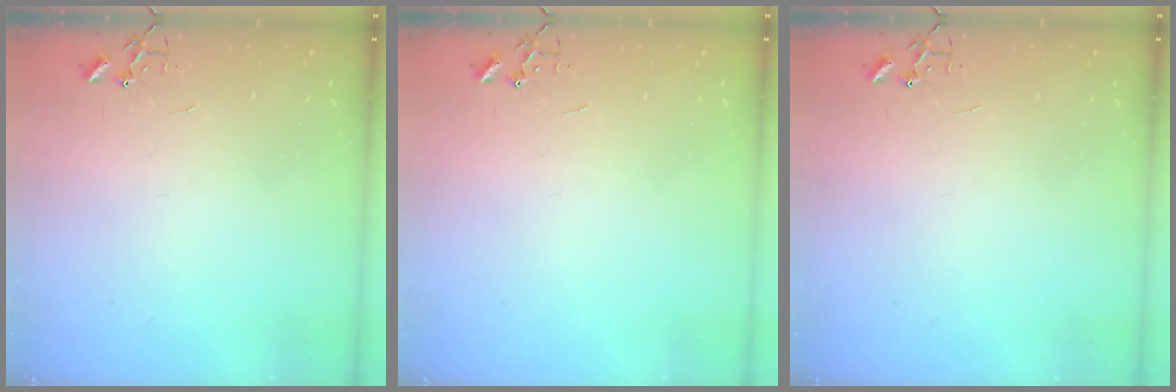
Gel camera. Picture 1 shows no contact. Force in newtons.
{"total": 0.0}
{"total": 0.0}